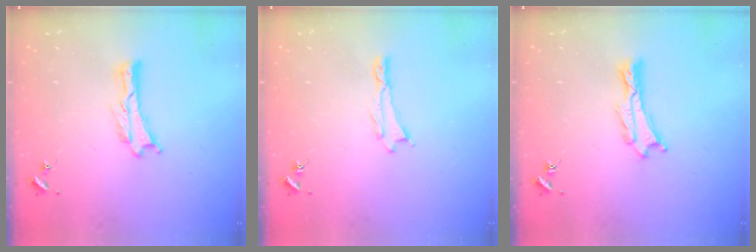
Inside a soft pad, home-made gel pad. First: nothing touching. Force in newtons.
{"total": 0.5, "press": 0.5, "slide": 0.2}
{"total": 0.7, "press": 0.6, "slide": 0.2}